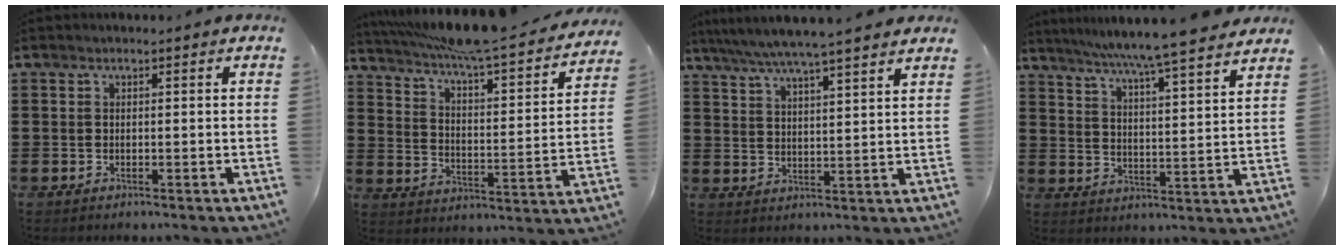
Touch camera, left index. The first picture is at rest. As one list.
[{"total": 6.9, "force": [6.0, -0.2, 3.4], "torque": [-0.085, -0.049, 0.095]}, {"total": 5.4, "force": [4.8, -0.4, 2.3], "torque": [-0.064, -0.023, 0.082]}, {"total": 6.5, "force": [5.8, -1.7, 2.4], "torque": [-0.068, -0.048, 0.094]}]